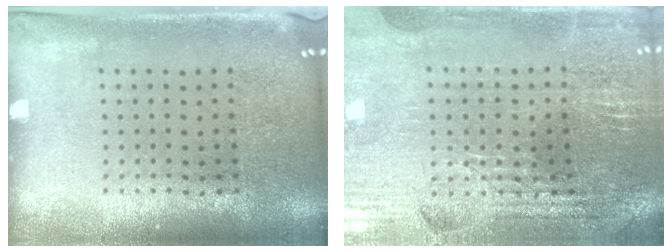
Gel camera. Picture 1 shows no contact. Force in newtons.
{"total": 2.9, "press": 2.9, "slide": 0.6}